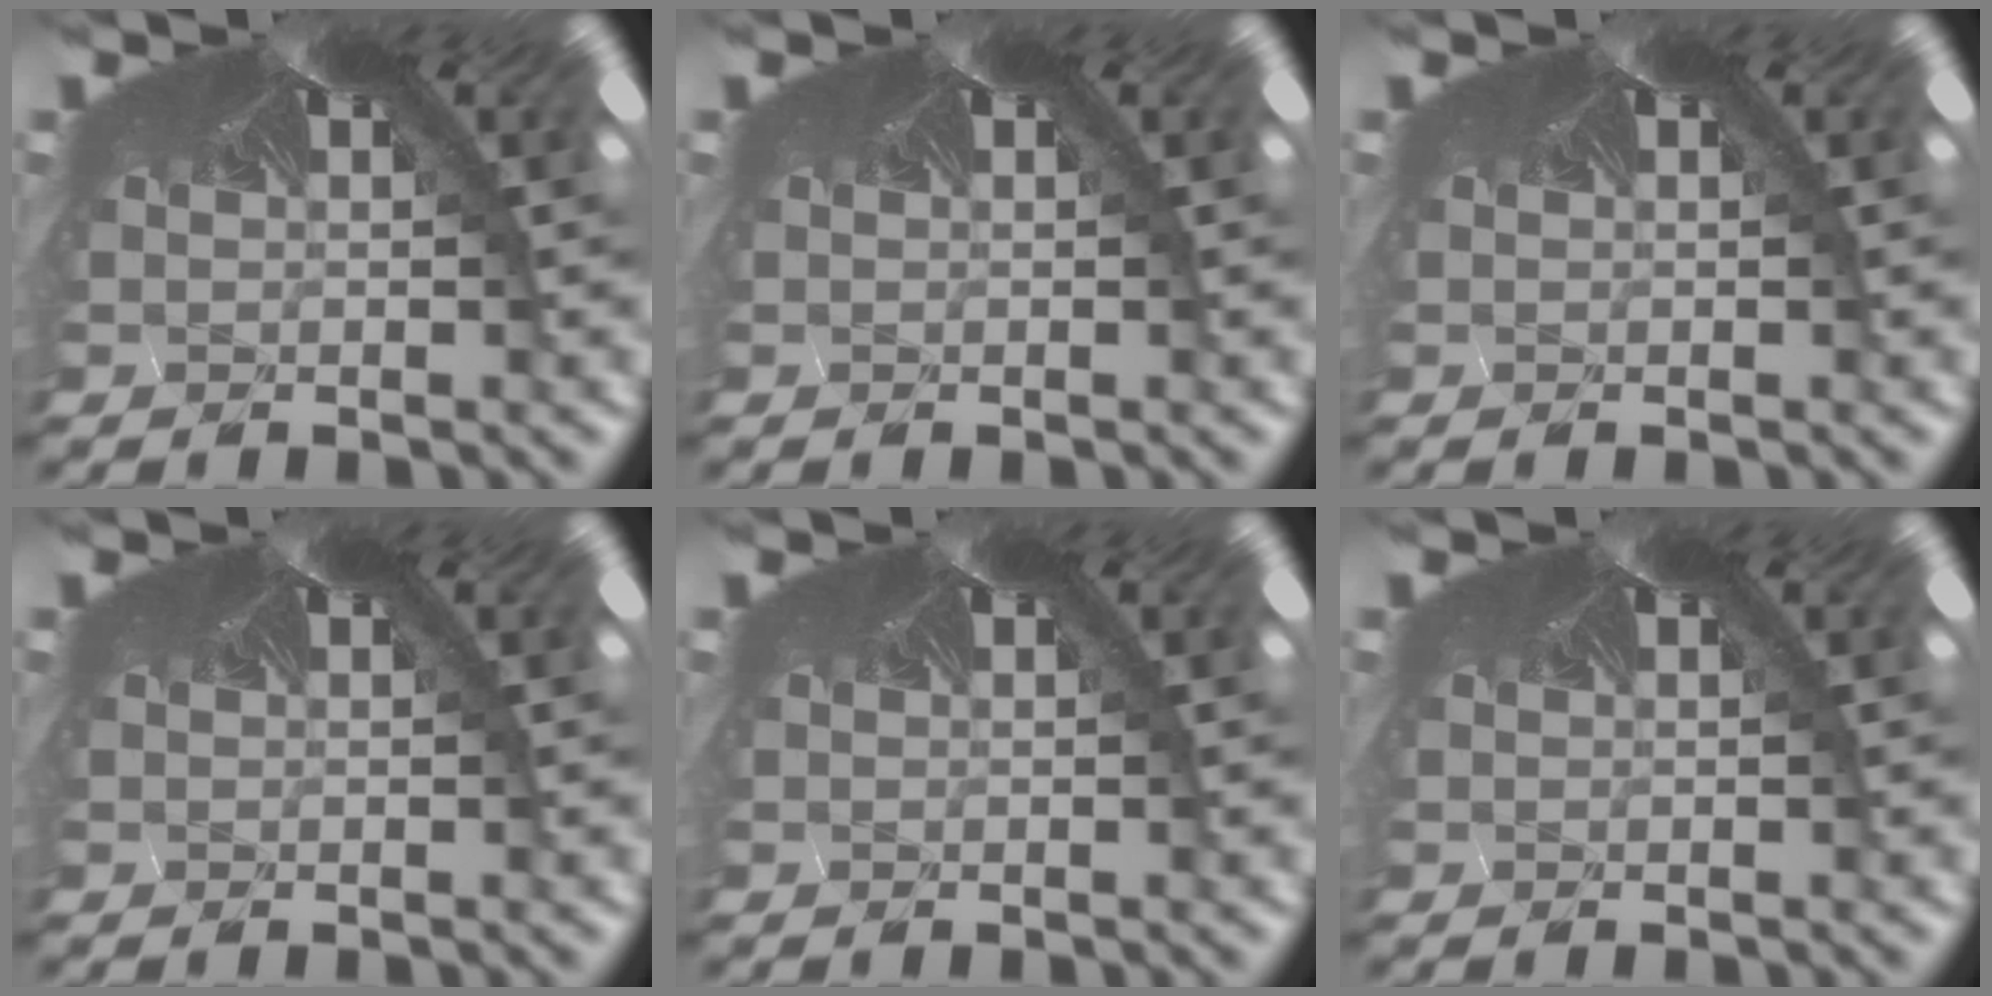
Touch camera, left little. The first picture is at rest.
{"total": 0.0}
{"total": 0.0}
{"total": 0.0}
{"total": 0.0}
{"total": 0.0}